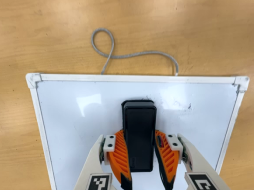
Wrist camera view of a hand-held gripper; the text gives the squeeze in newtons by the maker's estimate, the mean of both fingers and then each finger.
{"total": 13.0, "left": 12.5, "right": 13.4}